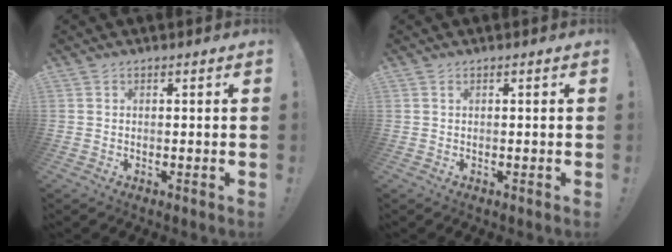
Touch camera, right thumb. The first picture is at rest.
{"total": 0.0}